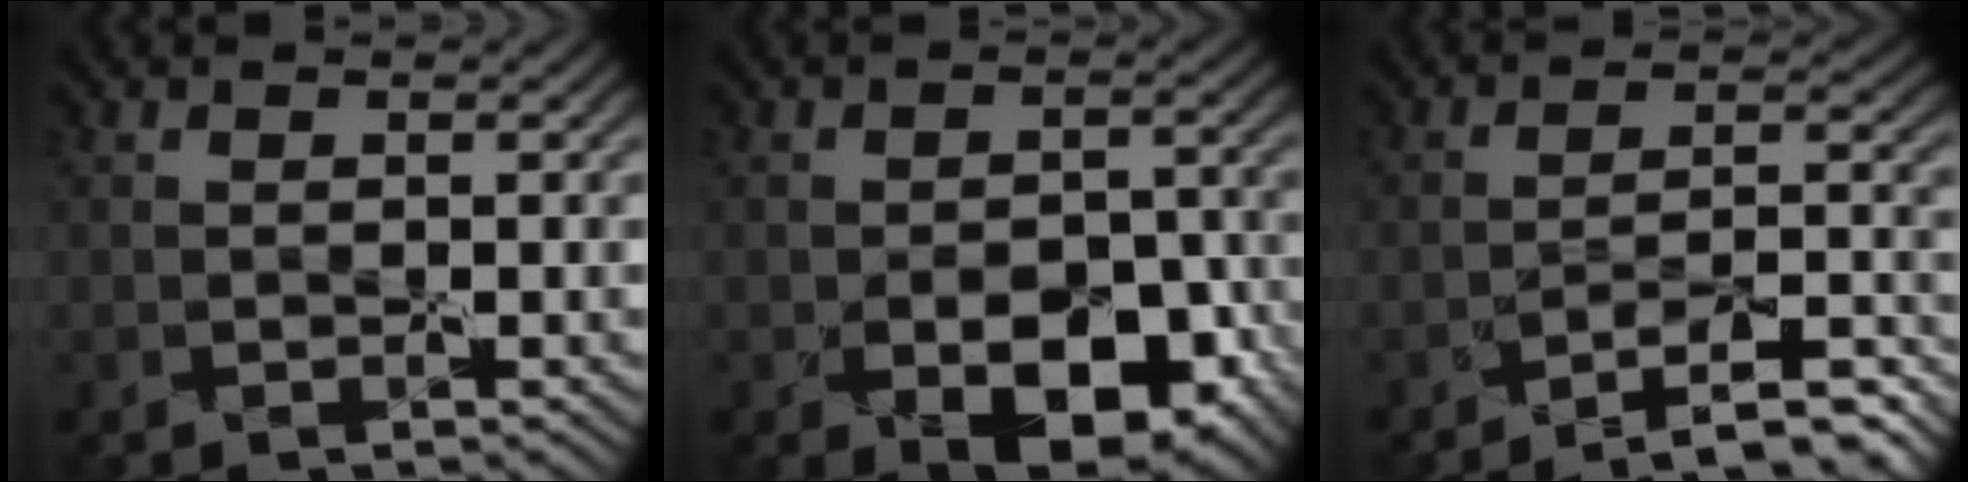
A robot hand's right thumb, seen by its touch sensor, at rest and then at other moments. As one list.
[{"total": 8.2, "force": [-3.9, 4.5, 5.7], "torque": [-0.085, -0.015, -0.045]}, {"total": 8.6, "force": [-7.3, 0.5, 4.4], "torque": [-0.058, 0.021, -0.114]}]